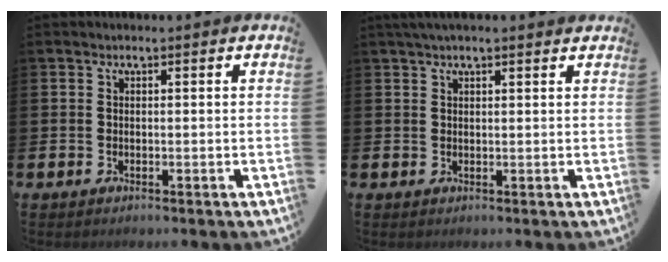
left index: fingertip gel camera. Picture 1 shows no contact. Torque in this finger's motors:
{"motor_torque": [1.06, -1.08, 0.64, 0.19]}